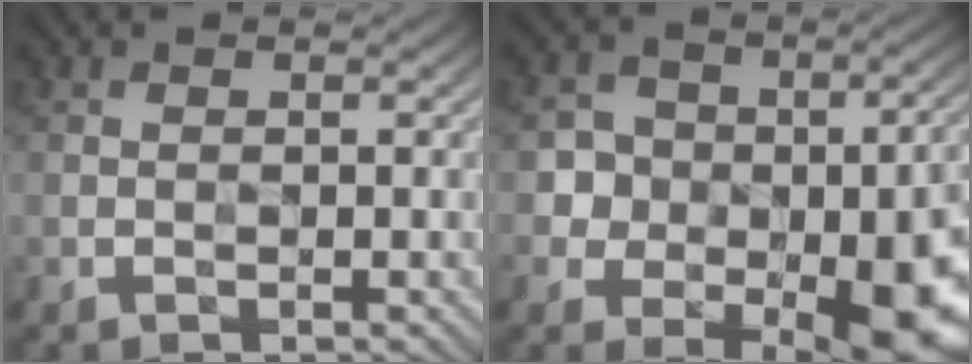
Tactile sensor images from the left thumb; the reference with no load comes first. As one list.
[{"total": 15.1, "force": [-4.5, 11.2, 9.0], "torque": [-0.121, -0.028, -0.075]}]